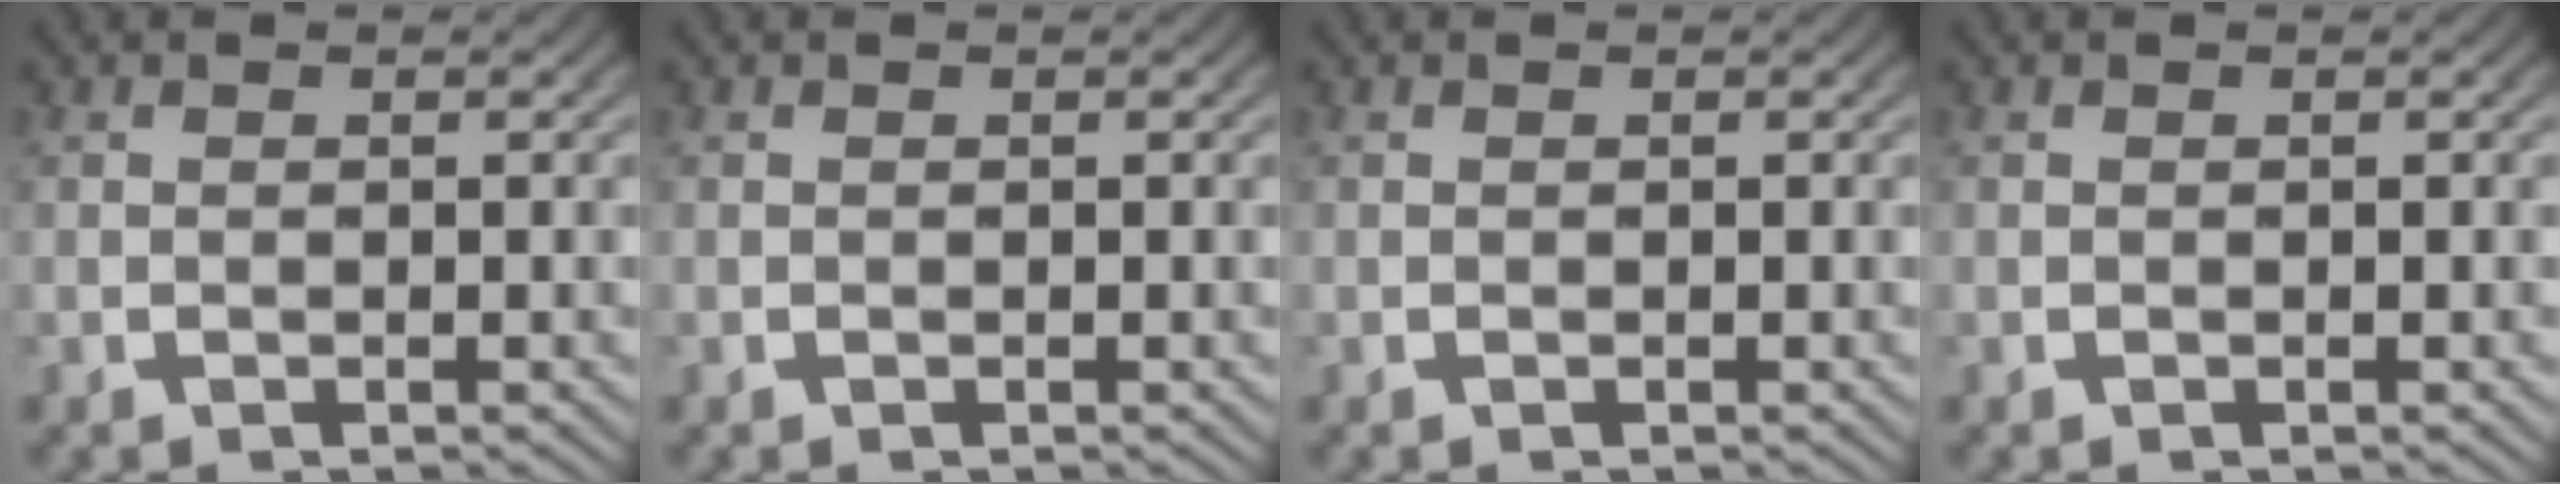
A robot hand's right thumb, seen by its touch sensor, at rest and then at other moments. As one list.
[{"total": 0.0}, {"total": 0.0}, {"total": 0.0}]